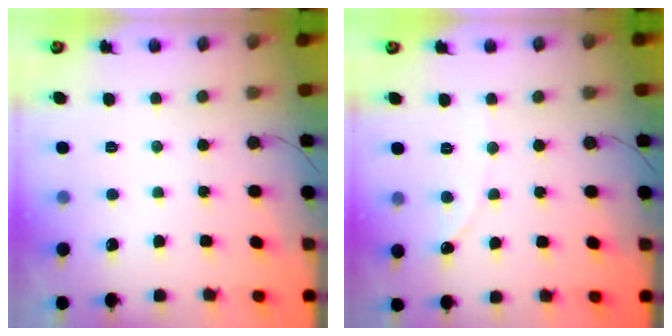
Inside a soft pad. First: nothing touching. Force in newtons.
{"total": 0.7, "press": 0.7, "slide": 0.0}